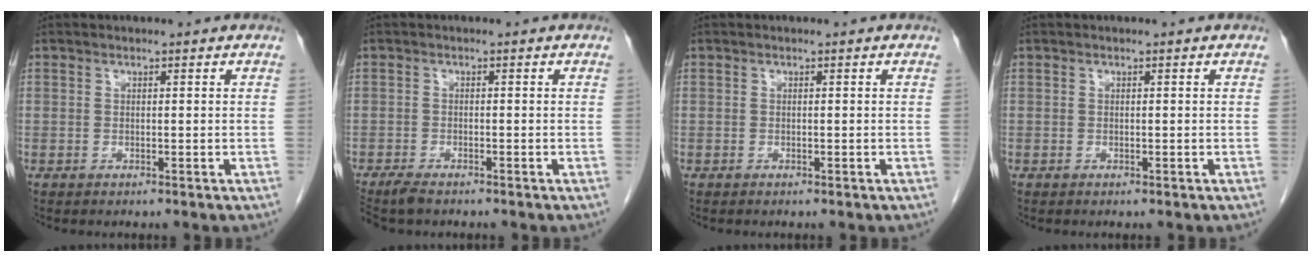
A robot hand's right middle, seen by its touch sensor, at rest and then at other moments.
{"total": 3.4, "force": [-2.8, 0.8, 1.7], "torque": [-0.032, -0.010, -0.047]}
{"total": 0.0}
{"total": 0.0}